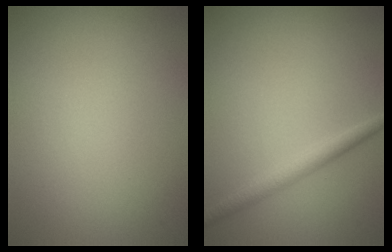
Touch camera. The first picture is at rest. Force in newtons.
{"total": 2.1, "press": 2.1, "slide": 0.1}